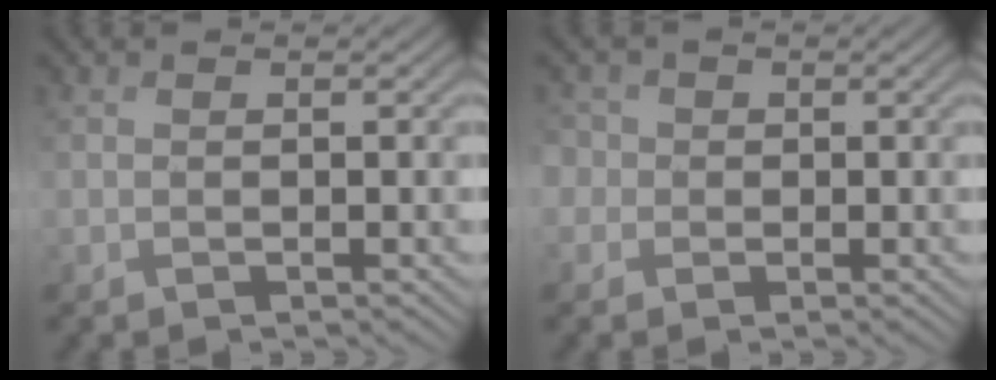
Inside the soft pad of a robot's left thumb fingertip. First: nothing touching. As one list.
[{"total": 3.5, "force": [0.5, 3.4, 1.0], "torque": [-0.036, 0.010, -0.017]}]